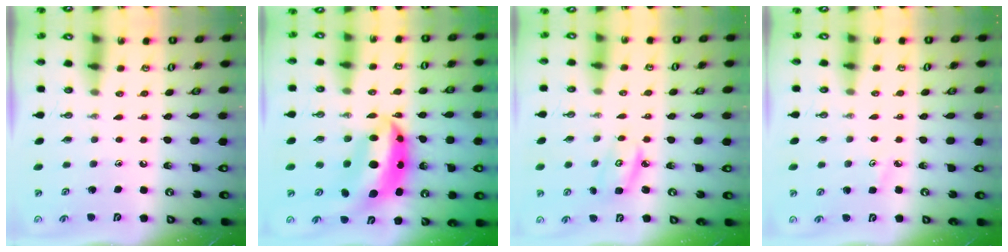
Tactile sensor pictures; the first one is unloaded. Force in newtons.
{"total": 12.2, "press": 12.2, "slide": 1.1}
{"total": 4.3, "press": 4.2, "slide": 0.3}
{"total": 2.9, "press": 2.9, "slide": 0.3}